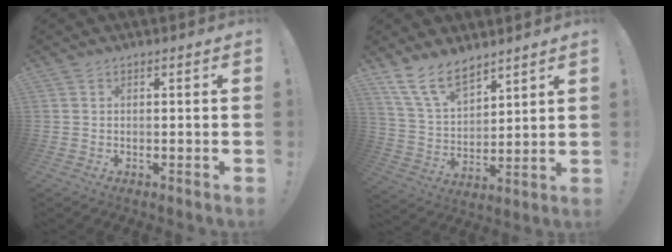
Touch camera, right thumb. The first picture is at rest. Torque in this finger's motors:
{"motor_torque": [-0.09, 0.36, 0.58, 0.49, 0.03]}